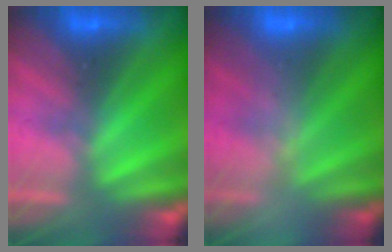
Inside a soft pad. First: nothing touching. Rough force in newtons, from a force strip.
{"total": 2.6}